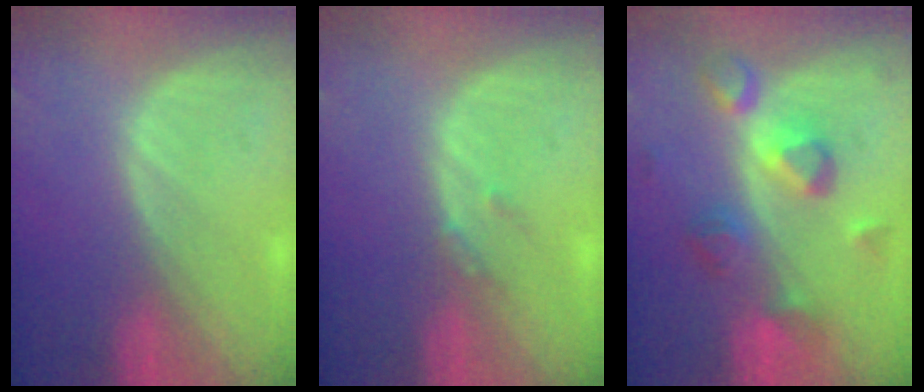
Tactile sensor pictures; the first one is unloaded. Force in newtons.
{"total": 1.3, "press": 1.1, "slide": 0.7}
{"total": 7.4, "press": 7.3, "slide": 0.8}